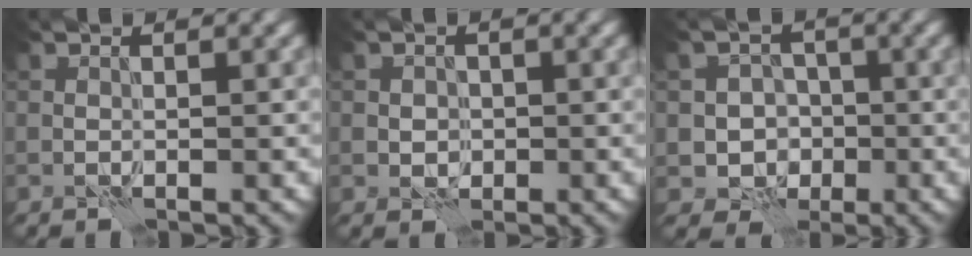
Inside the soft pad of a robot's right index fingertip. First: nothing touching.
{"total": 1.4, "force": [-0.4, 1.2, 0.5], "torque": [-0.004, 0.001, -0.009]}
{"total": 4.0, "force": [-1.3, 3.6, 1.2], "torque": [0.006, 0.004, -0.046]}